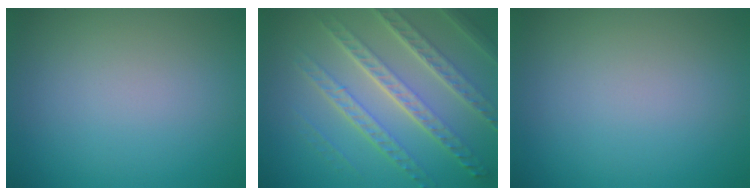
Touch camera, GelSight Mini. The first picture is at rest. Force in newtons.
{"total": 7.1, "press": 5.0, "slide": 5.0}
{"total": 0.0}